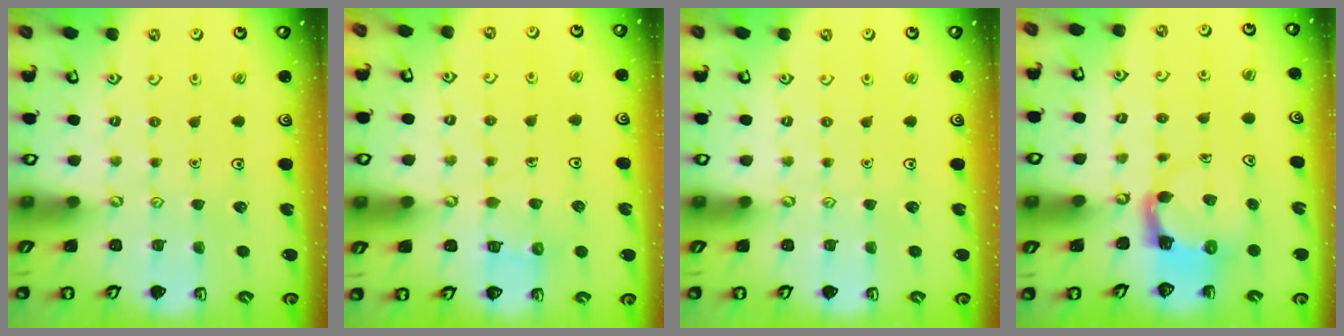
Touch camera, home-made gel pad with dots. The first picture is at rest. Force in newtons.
{"total": 6.1, "press": 6.1, "slide": 0.6}
{"total": 0.0}
{"total": 3.7, "press": 3.7, "slide": 0.6}